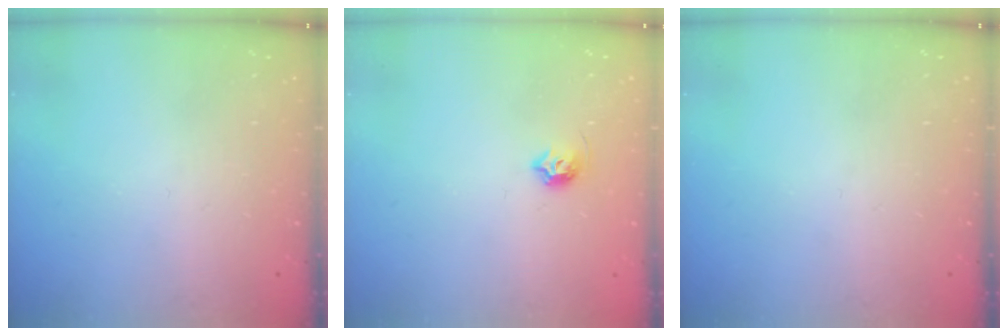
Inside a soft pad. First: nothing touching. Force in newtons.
{"total": 6.1, "press": 6.0, "slide": 1.1}
{"total": 0.0}